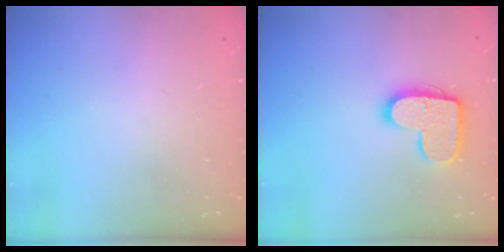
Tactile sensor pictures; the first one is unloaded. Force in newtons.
{"total": 13.5, "press": 13.5, "slide": 0.6}